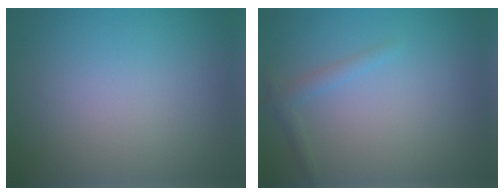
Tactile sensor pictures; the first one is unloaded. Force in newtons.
{"total": 1.3, "press": 1.3, "slide": 0.1}